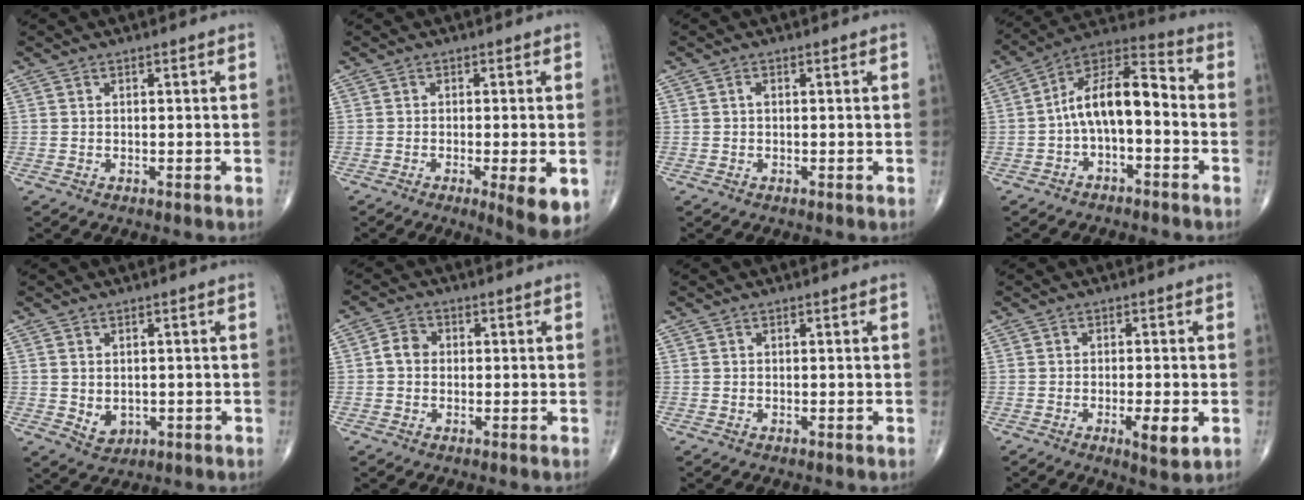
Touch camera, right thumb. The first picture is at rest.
{"total": 7.1, "force": [-2.1, 1.4, 6.6], "torque": [-0.090, -0.016, -0.030]}
{"total": 0.5, "force": [0.0, 0.3, 0.5], "torque": [-0.007, 0.001, -0.003]}
{"total": 12.1, "force": [-1.9, 5.7, 10.5], "torque": [-0.173, 0.058, -0.044]}
{"total": 3.4, "force": [-0.2, 2.7, 2.0], "torque": [-0.022, -0.004, 0.010]}
{"total": 3.3, "force": [-0.1, 2.8, 1.8], "torque": [-0.024, 0.010, -0.009]}
{"total": 0.0}
{"total": 5.3, "force": [-1.6, 1.4, 4.9], "torque": [-0.076, -0.009, -0.025]}